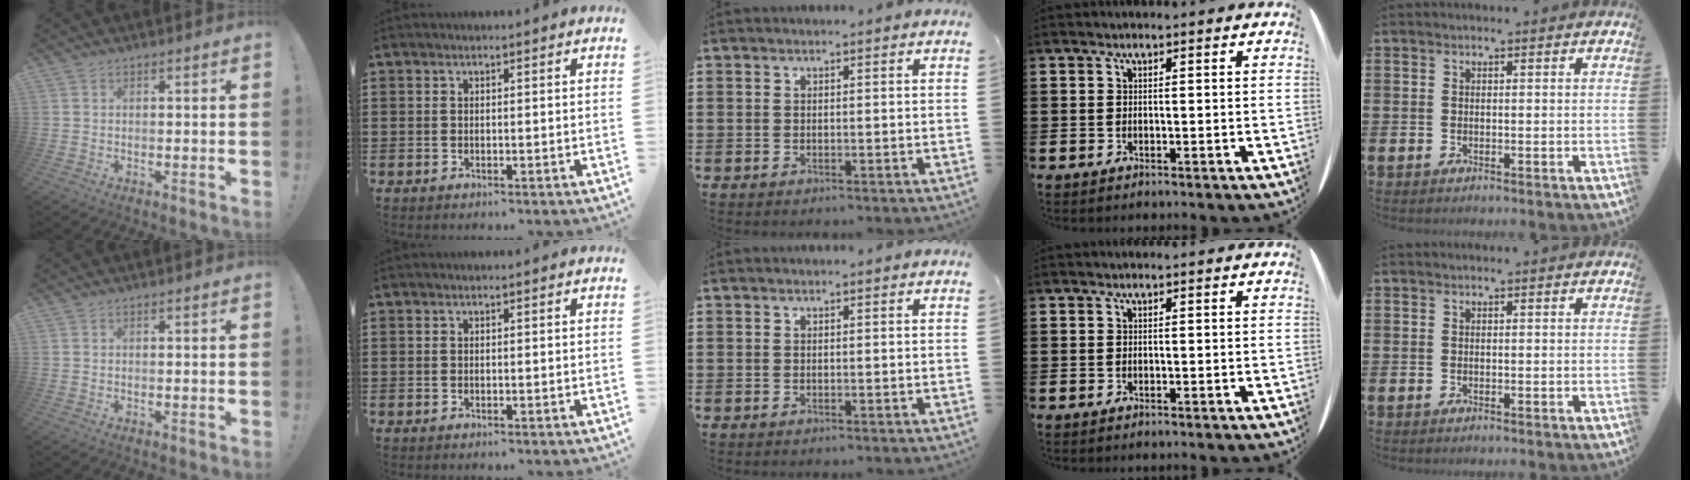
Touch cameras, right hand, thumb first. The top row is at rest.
{}